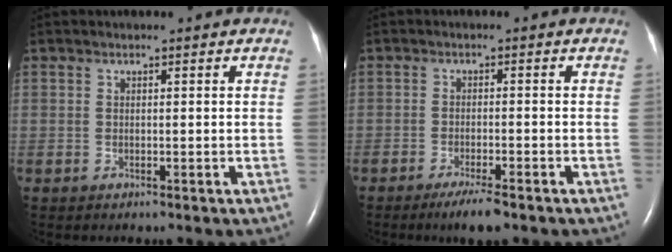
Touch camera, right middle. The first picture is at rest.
{"total": 4.3, "force": [-3.1, 0.5, 2.9], "torque": [-0.055, -0.008, -0.051]}